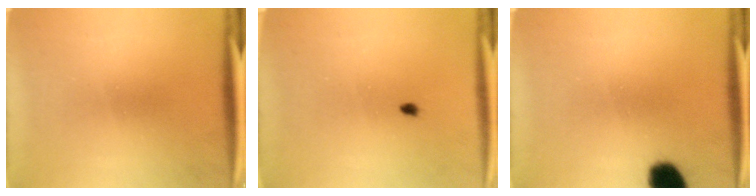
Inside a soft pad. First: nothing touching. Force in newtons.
{"total": 1.4}
{"total": 7.4}